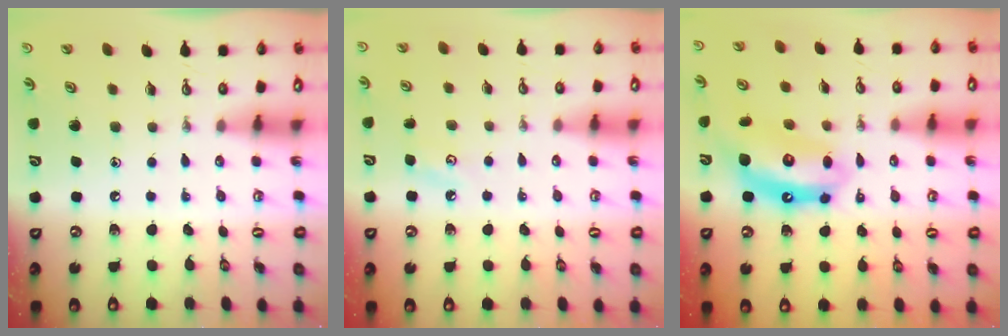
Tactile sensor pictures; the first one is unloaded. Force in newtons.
{"total": 4.0, "press": 3.9, "slide": 0.6}
{"total": 12.2, "press": 12.2, "slide": 1.1}